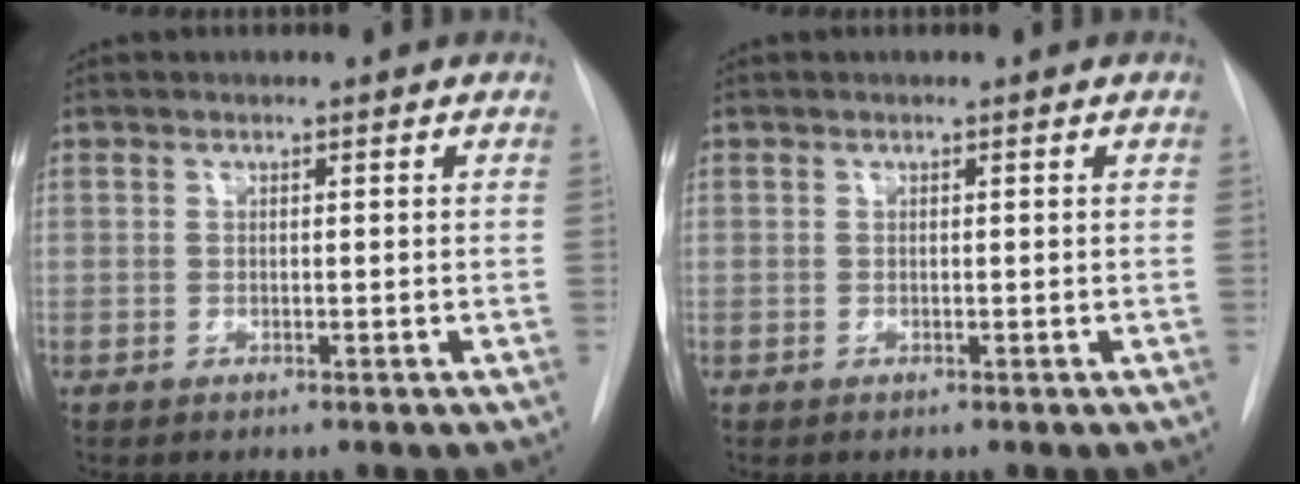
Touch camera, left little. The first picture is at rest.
{"total": 0.0}